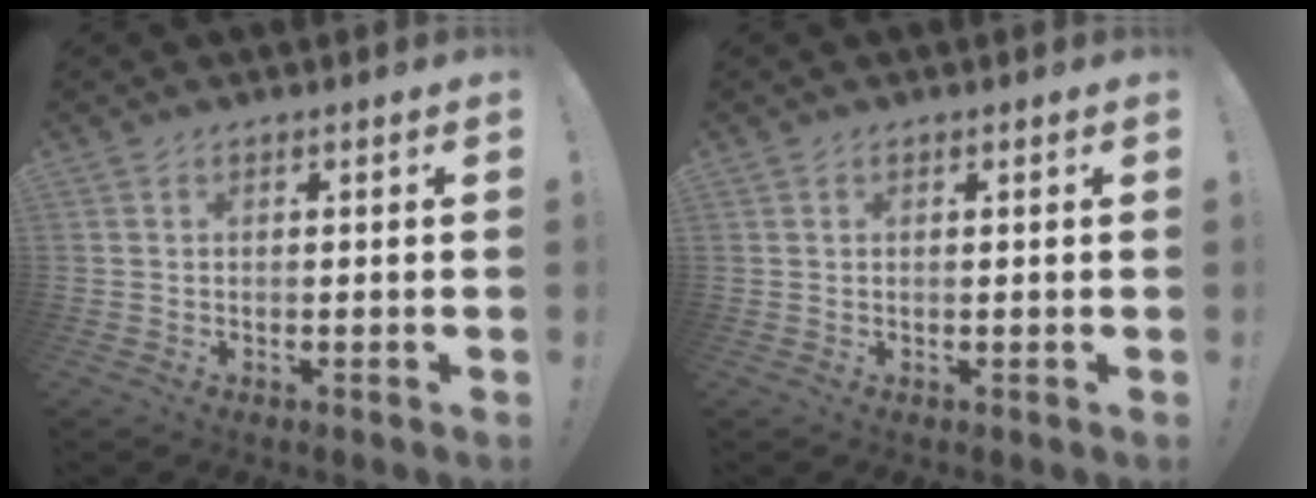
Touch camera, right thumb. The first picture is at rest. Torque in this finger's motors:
{"motor_torque": [-1.18, 1.71, -0.51, 0.99, 0.00]}